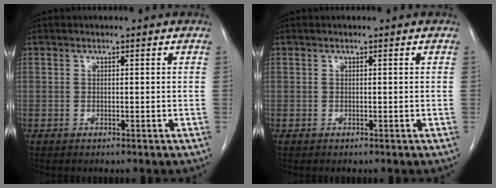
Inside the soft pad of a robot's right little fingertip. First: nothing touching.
{"total": 0.0}